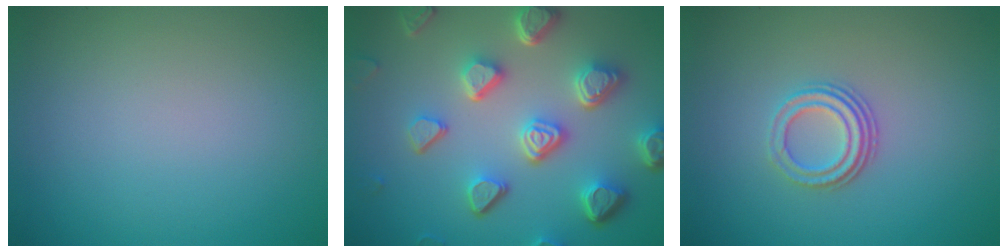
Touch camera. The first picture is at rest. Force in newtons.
{"total": 7.3, "press": 5.6, "slide": 4.7}
{"total": 2.9, "press": 2.2, "slide": 2.0}